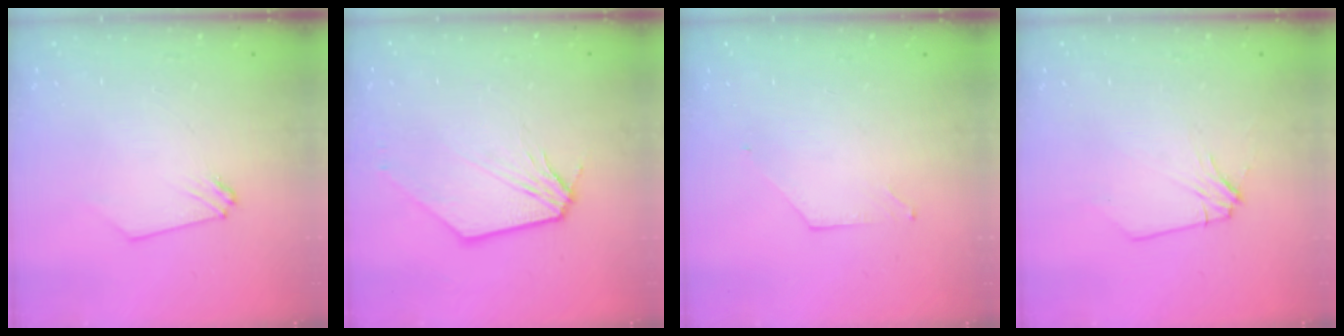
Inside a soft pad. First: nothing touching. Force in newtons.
{"total": 2.5, "press": 2.5, "slide": 0.3}
{"total": 0.0}
{"total": 2.2, "press": 2.2, "slide": 0.3}